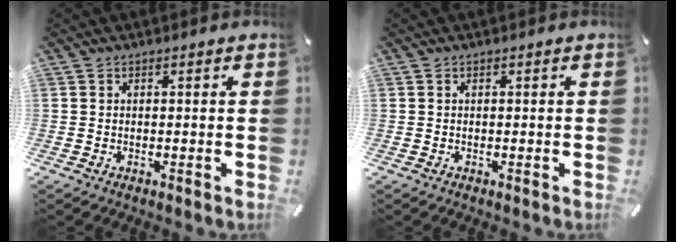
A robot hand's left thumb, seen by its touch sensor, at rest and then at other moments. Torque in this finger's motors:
{"motor_torque": [0.00, 0.00, 0.02, -0.02, 0.00]}